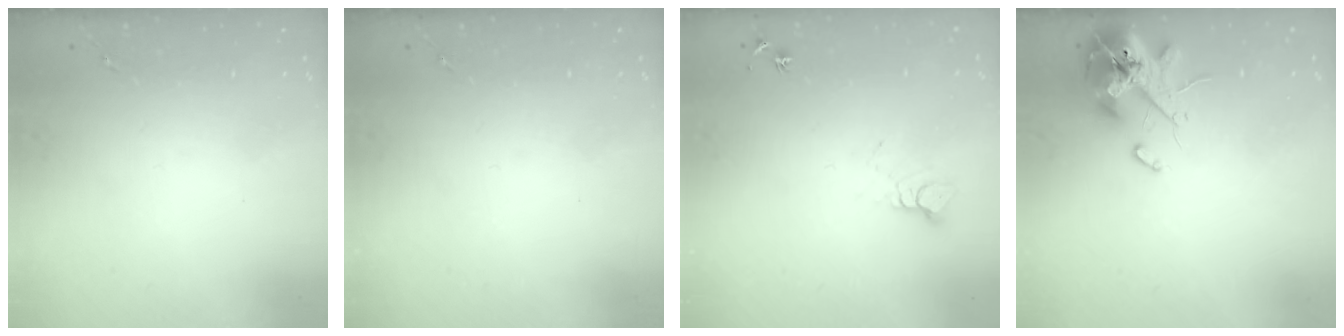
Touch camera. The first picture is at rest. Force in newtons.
{"total": 0.0}
{"total": 5.1, "press": 5.1, "slide": 0.4}
{"total": 13.9, "press": 13.7, "slide": 2.2}